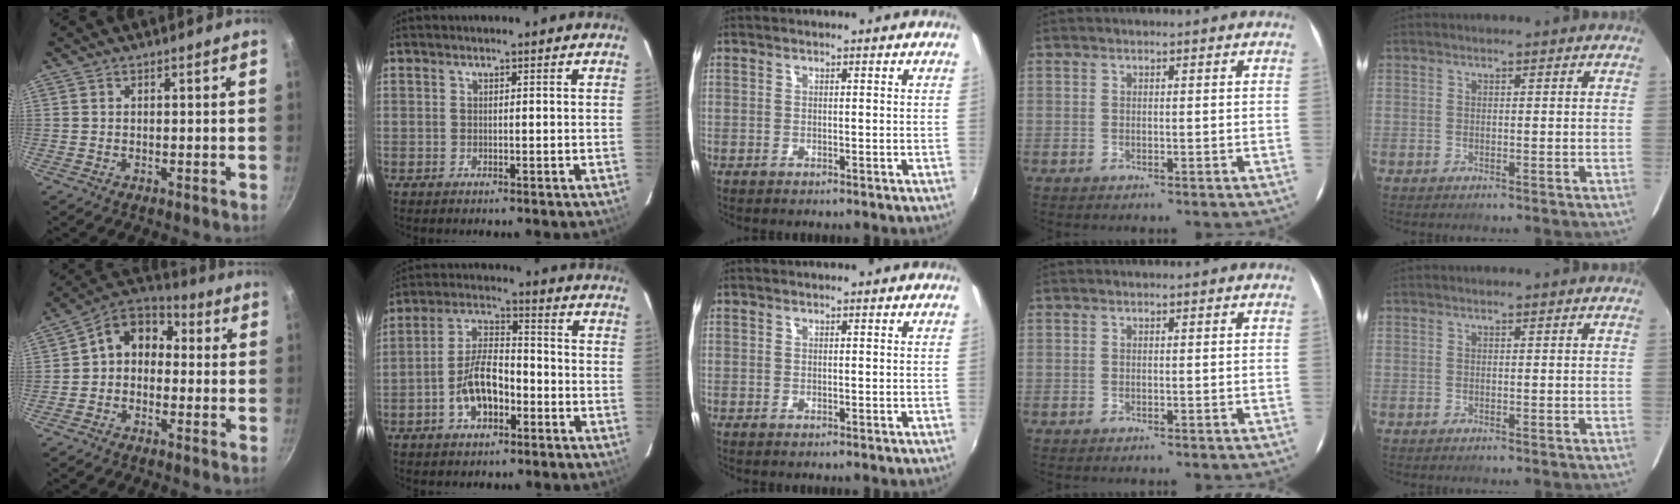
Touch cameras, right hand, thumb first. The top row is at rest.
{"thumb": {"total": 9.6, "force": [0.2, 7.5, 6.1], "torque": [-0.074, 0.041, -0.024]}, "index": {"total": 9.1, "force": [-3.9, 4.4, 7.0], "torque": [-0.139, 0.016, -0.063]}}